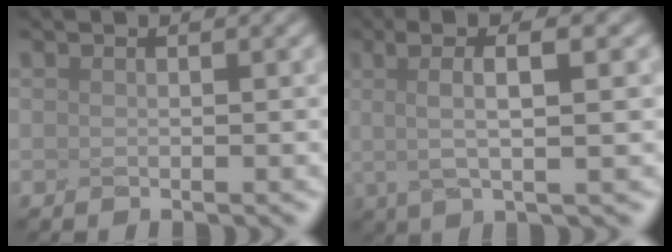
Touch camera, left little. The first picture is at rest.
{"total": 3.9, "force": [0.1, 0.0, 3.9], "torque": [-0.096, 0.009, 0.032]}